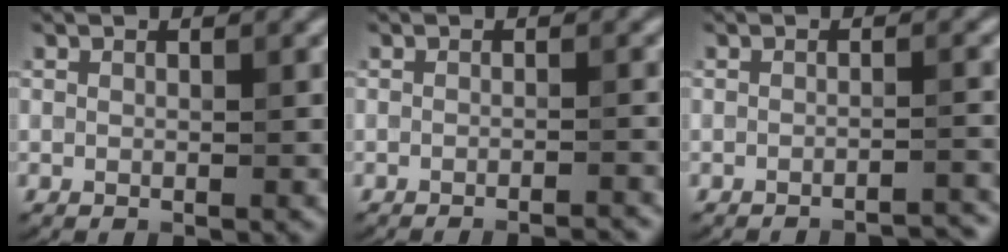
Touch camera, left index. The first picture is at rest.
{"total": 2.8, "force": [-2.4, 0.5, 1.4], "torque": [-0.011, 0.005, -0.036]}
{"total": 3.8, "force": [-3.5, 0.5, 1.3], "torque": [-0.006, 0.017, -0.044]}